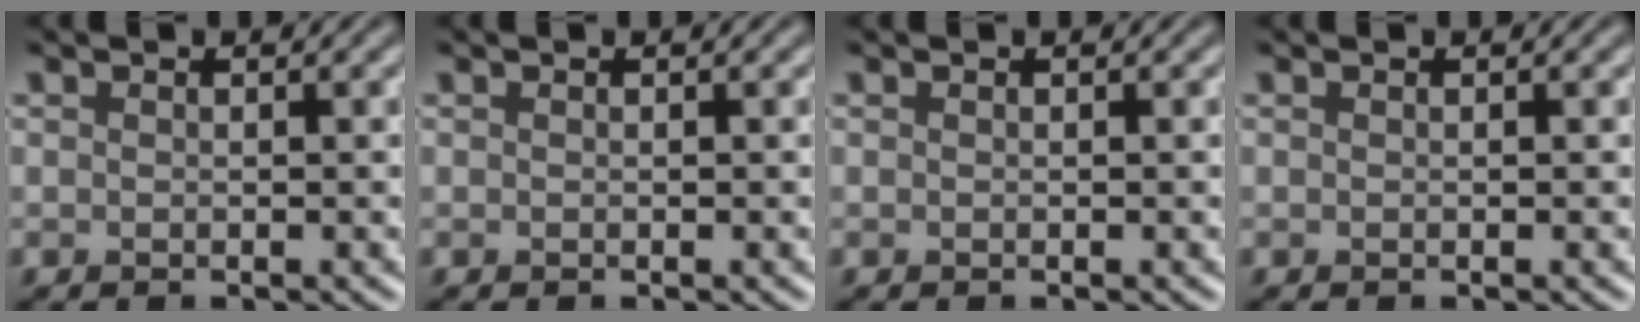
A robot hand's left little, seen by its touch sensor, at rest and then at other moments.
{"total": 0.0}
{"total": 0.0}
{"total": 0.0}